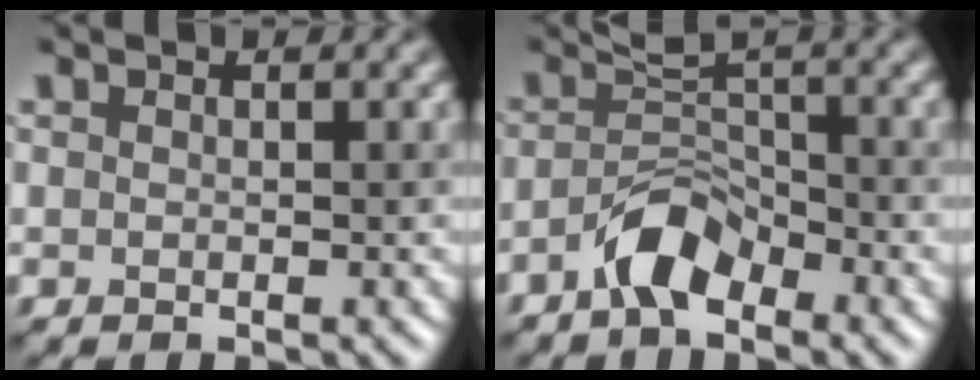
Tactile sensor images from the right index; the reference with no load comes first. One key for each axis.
{"total": 3.6, "fx": -2.2, "fy": 1.6, "fz": 2.3, "tx": -0.040, "ty": 0.010, "tz": -0.044}